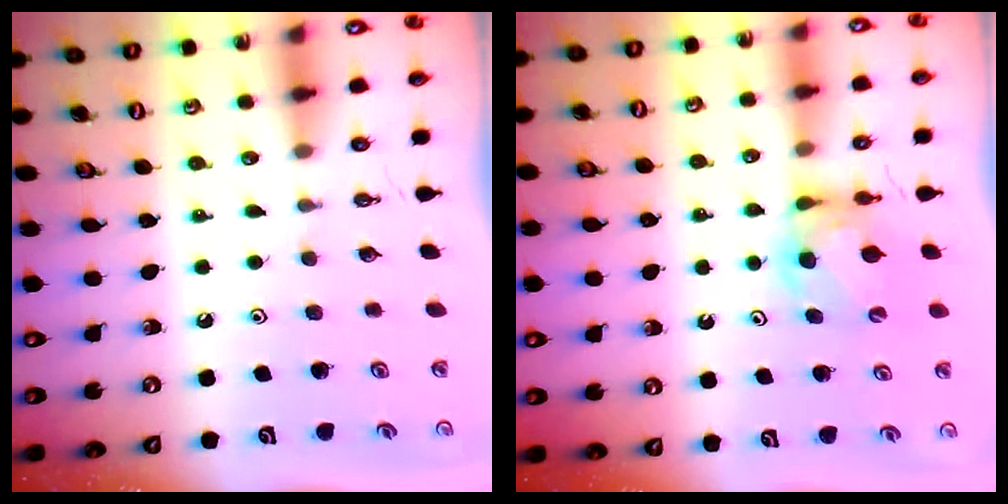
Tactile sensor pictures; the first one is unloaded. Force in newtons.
{"total": 6.2, "press": 6.2, "slide": 0.6}